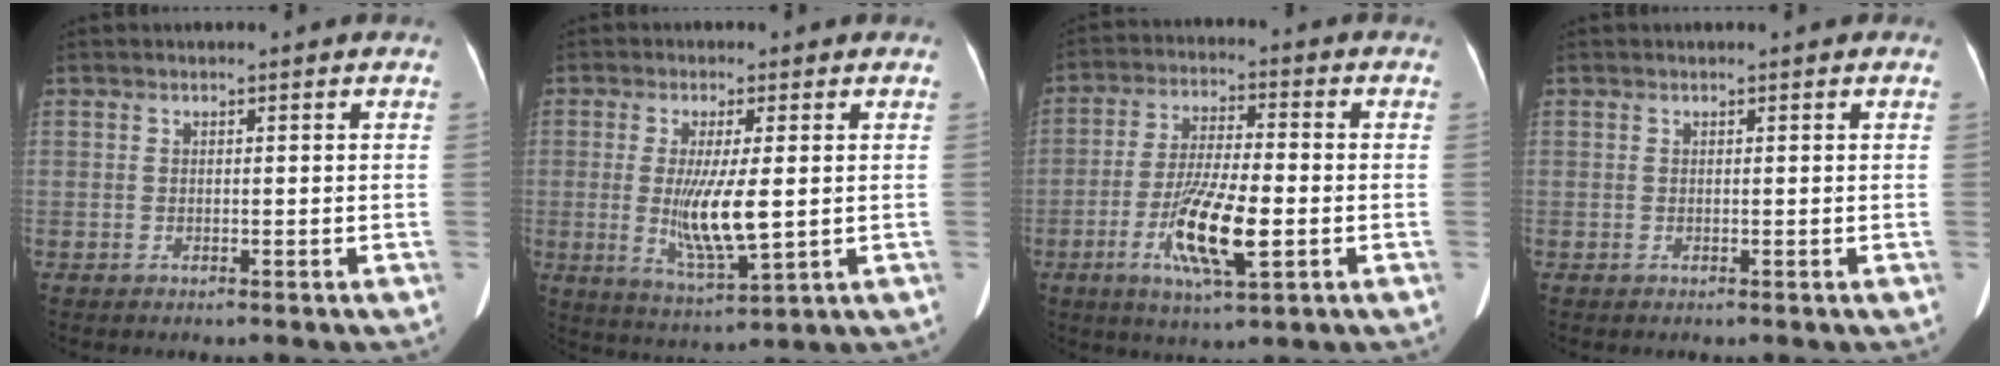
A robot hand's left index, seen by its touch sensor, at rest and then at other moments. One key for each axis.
{"total": 8.7, "fx": -0.4, "fy": 1.5, "fz": 8.6, "tx": -0.168, "ty": -0.025, "tz": -0.006}
{"total": 11.6, "fx": -3.8, "fy": 2.1, "fz": 10.8, "tx": -0.205, "ty": -0.012, "tz": -0.069}
{"total": 0.5, "fx": 0.4, "fy": 0.1, "fz": 0.3, "tx": -0.005, "ty": 0.004, "tz": 0.003}